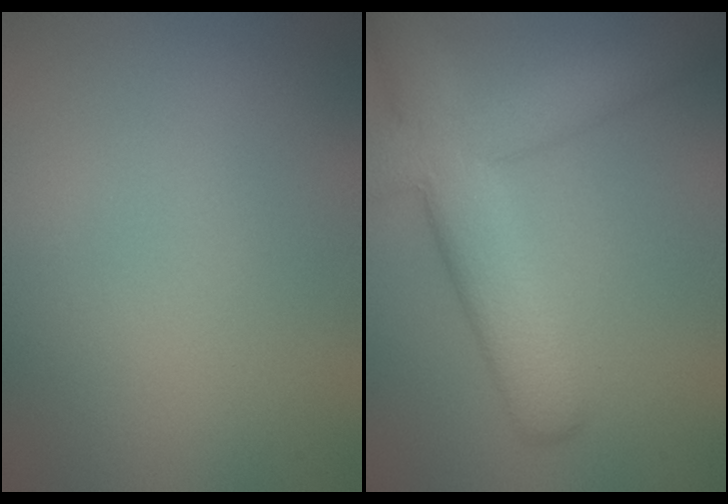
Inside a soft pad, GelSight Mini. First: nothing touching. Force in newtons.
{"total": 7.8, "press": 7.8, "slide": 0.4}